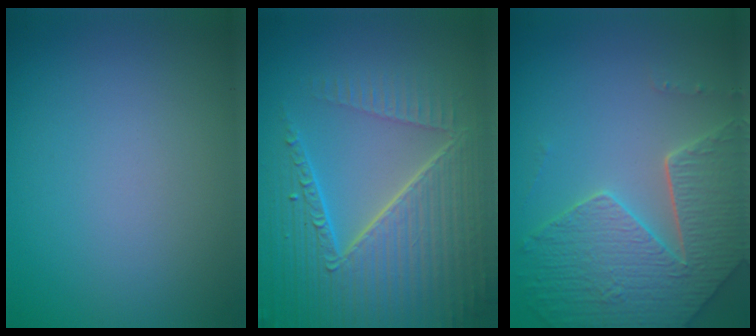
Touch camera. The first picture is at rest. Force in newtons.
{"total": 8.8, "press": 6.2, "slide": 6.2}
{"total": 6.9, "press": 5.3, "slide": 4.4}